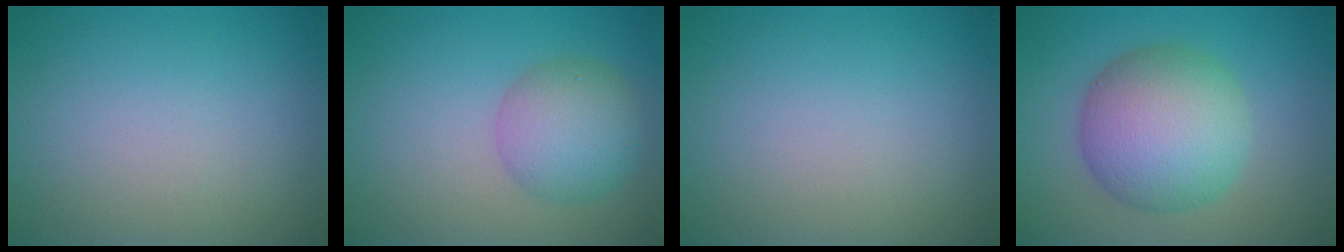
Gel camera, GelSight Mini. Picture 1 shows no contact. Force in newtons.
{"total": 4.6, "press": 4.6, "slide": 0.1}
{"total": 0.0}
{"total": 8.4, "press": 8.4, "slide": 0.1}